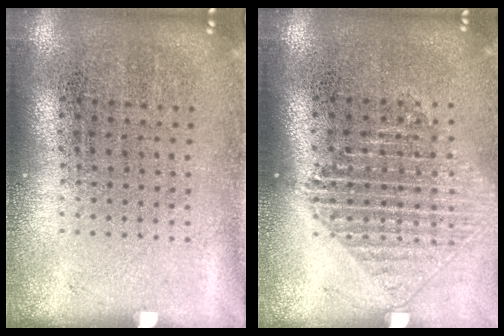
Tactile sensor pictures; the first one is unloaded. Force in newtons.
{"total": 1.2, "press": 1.1, "slide": 0.5}